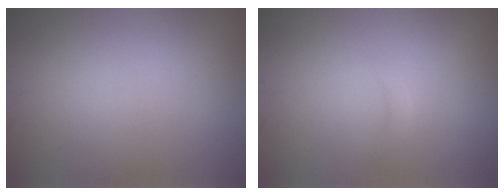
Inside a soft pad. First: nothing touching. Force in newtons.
{"total": 0.8, "press": 0.8, "slide": 0.1}